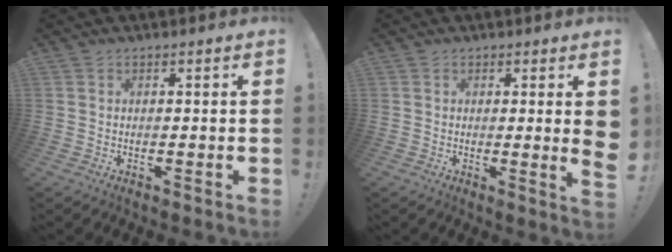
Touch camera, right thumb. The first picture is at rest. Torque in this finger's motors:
{"motor_torque": [-0.45, 0.46, 0.94, -0.06, -0.02]}